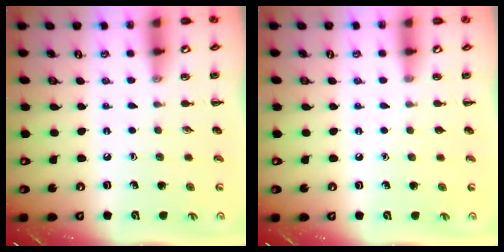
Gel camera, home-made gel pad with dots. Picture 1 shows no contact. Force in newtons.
{"total": 0.6, "press": 0.6, "slide": 0.1}